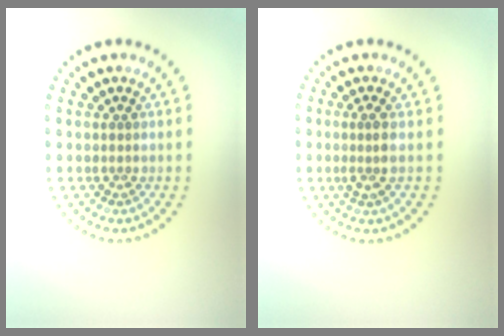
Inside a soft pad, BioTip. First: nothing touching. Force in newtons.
{"total": 1.8, "press": 1.4, "slide": 1.2}